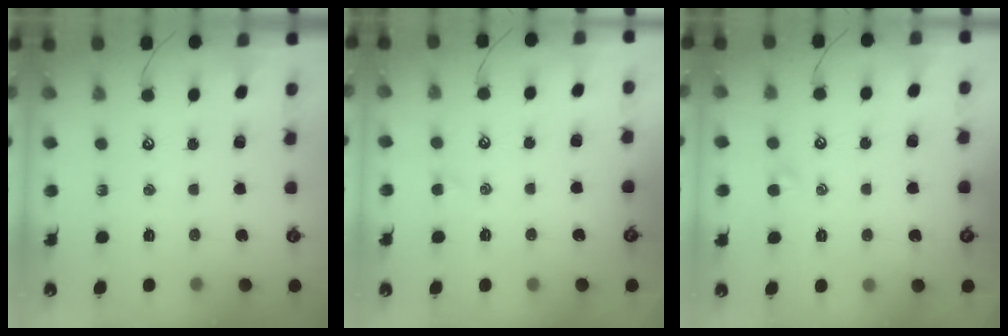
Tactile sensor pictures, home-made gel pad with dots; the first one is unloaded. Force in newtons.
{"total": 0.0}
{"total": 0.7, "press": 0.3, "slide": 0.6}